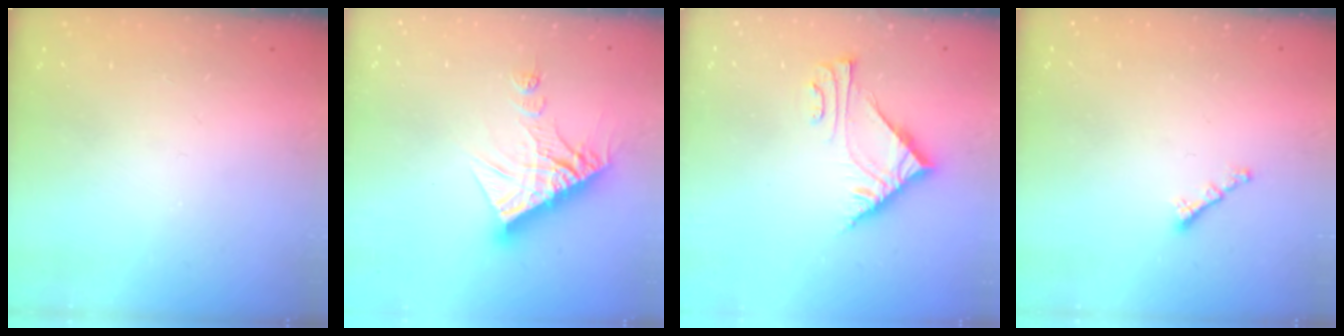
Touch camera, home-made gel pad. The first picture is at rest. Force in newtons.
{"total": 15.0, "press": 14.9, "slide": 1.6}
{"total": 7.7, "press": 7.7, "slide": 0.3}
{"total": 0.6, "press": 0.5, "slide": 0.4}